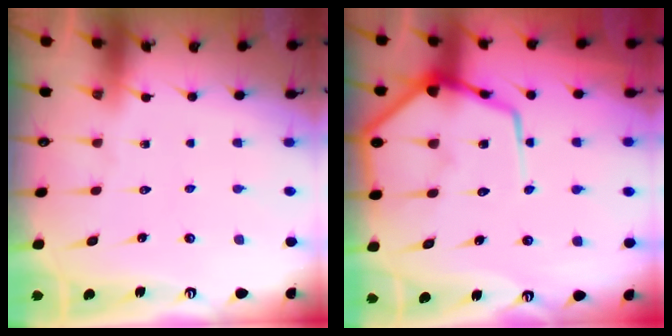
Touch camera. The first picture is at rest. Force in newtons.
{"total": 13.6, "press": 13.5, "slide": 1.1}